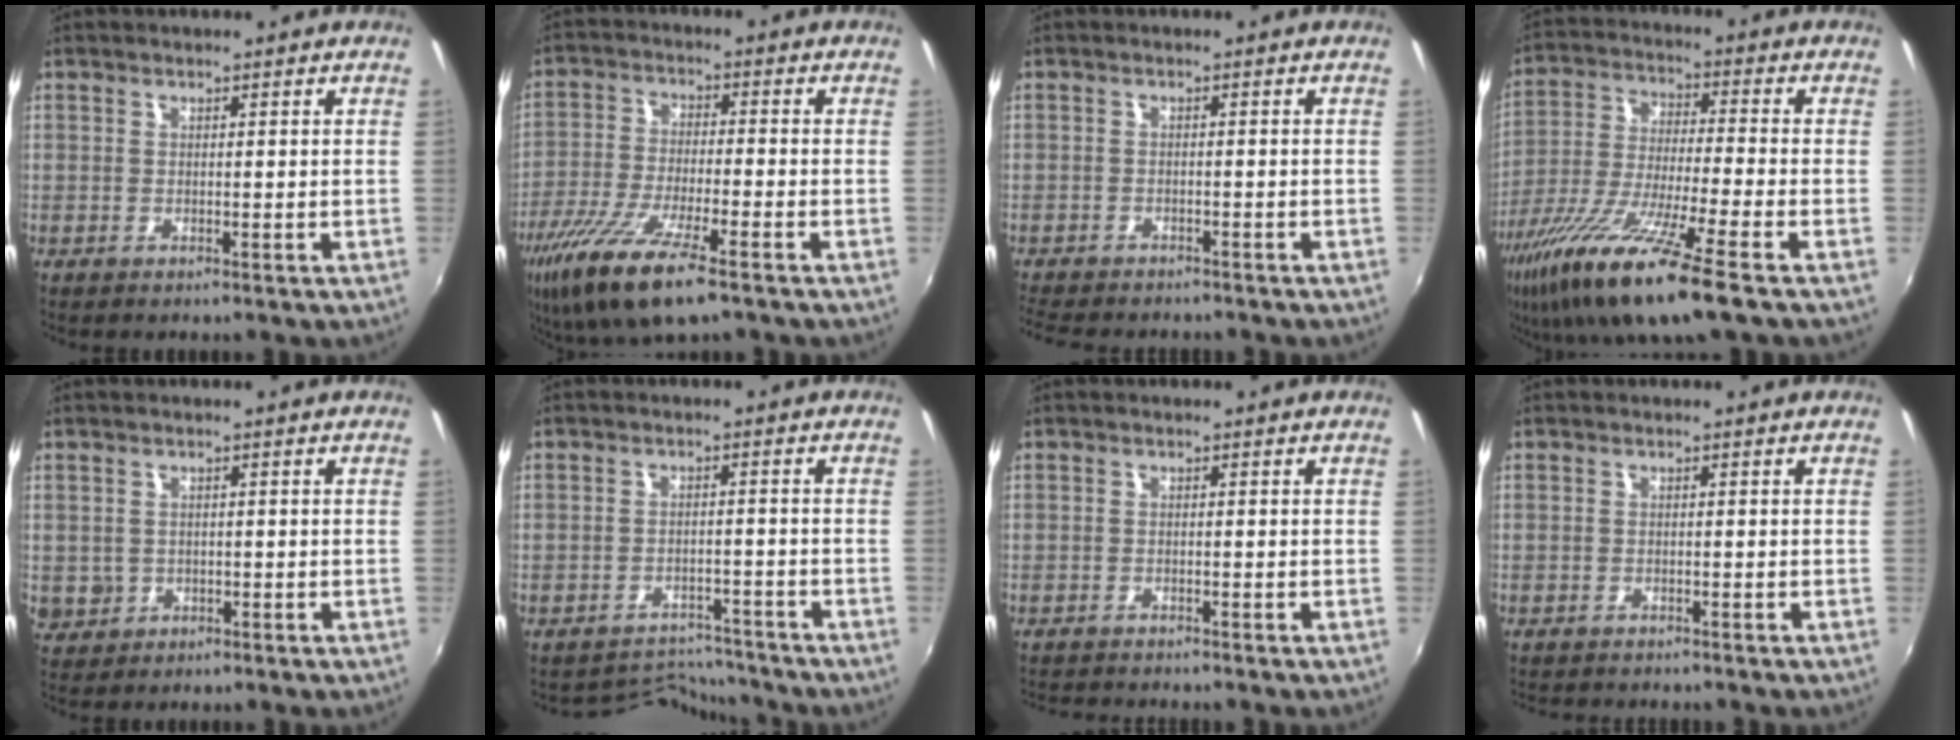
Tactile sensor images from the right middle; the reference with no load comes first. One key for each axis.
{"total": 14.8, "fx": -9.4, "fy": 3.2, "fz": 11.0, "tx": -0.233, "ty": -0.046, "tz": -0.177}
{"total": 7.7, "fx": -6.9, "fy": 1.9, "fz": 2.7, "tx": -0.074, "ty": -0.017, "tz": -0.109}
{"total": 18.3, "fx": -11.5, "fy": 1.4, "fz": 14.2, "tx": -0.285, "ty": -0.050, "tz": -0.211}
{"total": 3.8, "fx": -0.3, "fy": 3.6, "fz": 1.1, "tx": -0.026, "ty": -0.001, "tz": 0.004}
{"total": 6.2, "fx": -6.1, "fy": 1.1, "fz": -1.0, "tx": 0.005, "ty": 0.012, "tz": -0.092}
{"total": 3.9, "fx": -3.8, "fy": 0.1, "fz": 1.0, "tx": -0.031, "ty": -0.015, "tz": -0.064}
{"total": 3.1, "fx": -3.0, "fy": 0.4, "fz": 0.9, "tx": -0.026, "ty": -0.015, "tz": -0.047}